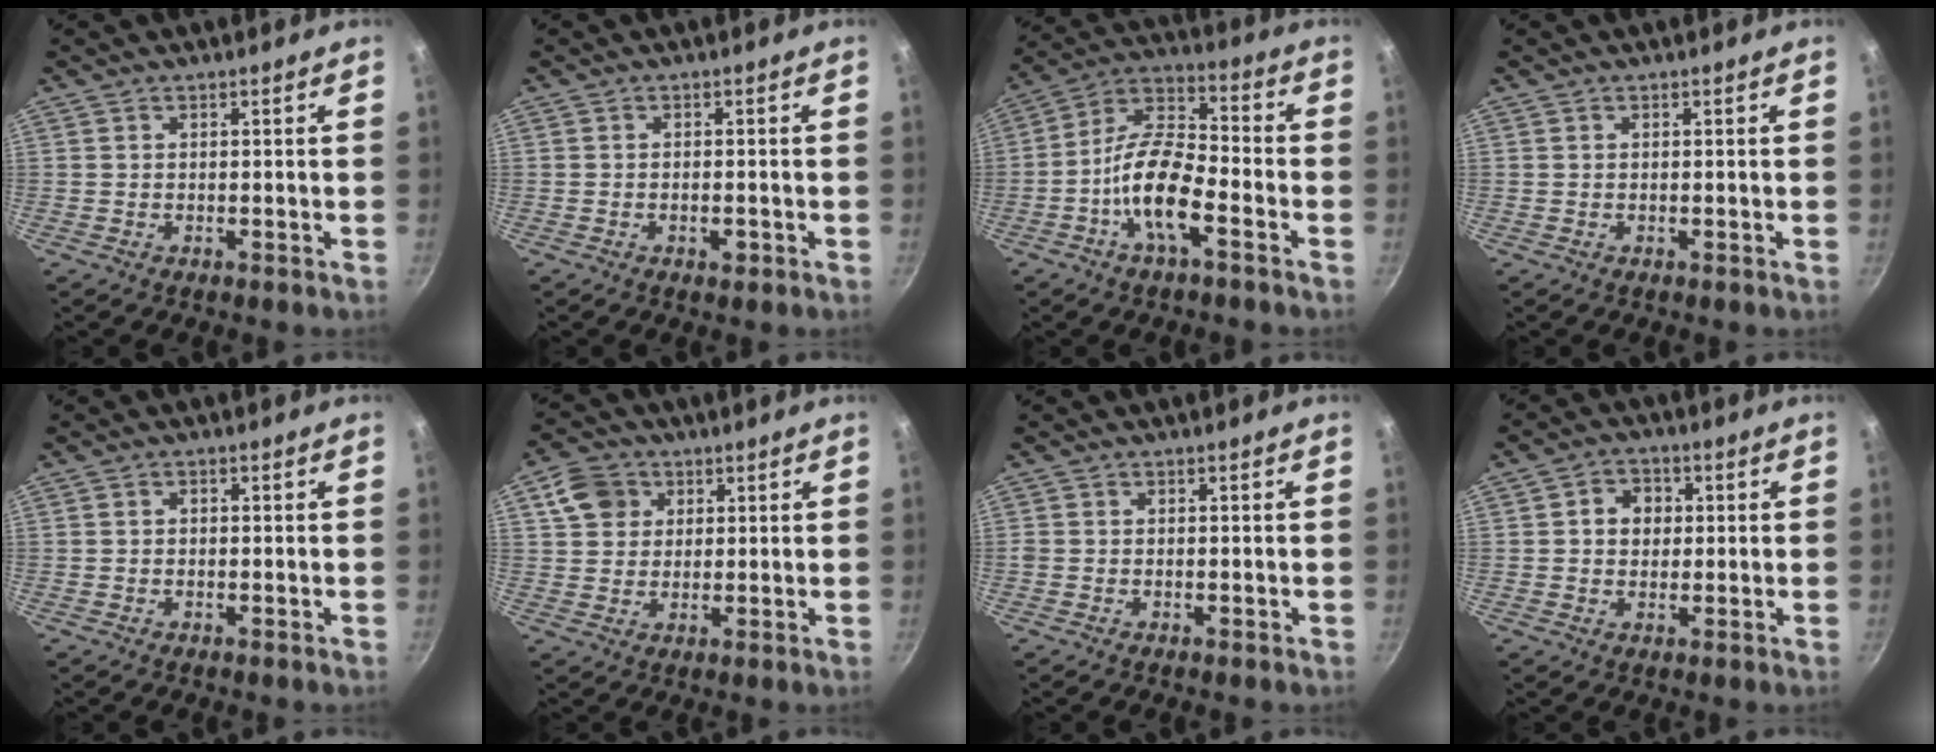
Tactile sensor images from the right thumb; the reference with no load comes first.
{"total": 1.7, "force": [-0.8, 0.7, 1.3], "torque": [-0.022, 0.002, -0.013]}
{"total": 12.8, "force": [-5.1, 4.7, 10.7], "torque": [-0.196, 0.040, -0.110]}
{"total": 0.0}
{"total": 0.6, "force": [-0.2, 0.5, 0.2], "torque": [-0.004, 0.003, -0.003]}
{"total": 7.4, "force": [2.9, 6.2, 2.9], "torque": [-0.022, 0.004, 0.047]}
{"total": 0.5, "force": [-0.2, 0.5, 0.2], "torque": [-0.004, 0.001, -0.004]}
{"total": 5.4, "force": [0.8, 4.6, 2.7], "torque": [-0.016, 0.004, 0.005]}